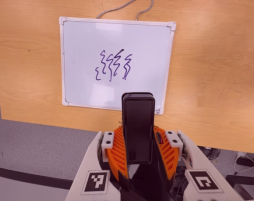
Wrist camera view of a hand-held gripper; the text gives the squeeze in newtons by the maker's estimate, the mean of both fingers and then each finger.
{"total": 5.0, "left": 3.5, "right": 6.4}